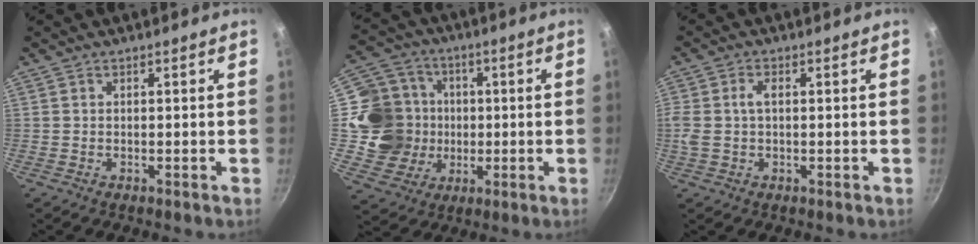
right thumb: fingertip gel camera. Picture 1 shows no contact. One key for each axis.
{"total": 15.5, "fx": 0.1, "fy": 14.3, "fz": 6.0, "tx": -0.083, "ty": 0.022, "tz": 0.013}
{"total": 4.3, "fx": 0.4, "fy": 2.5, "fz": 3.4, "tx": -0.091, "ty": 0.012, "tz": 0.007}